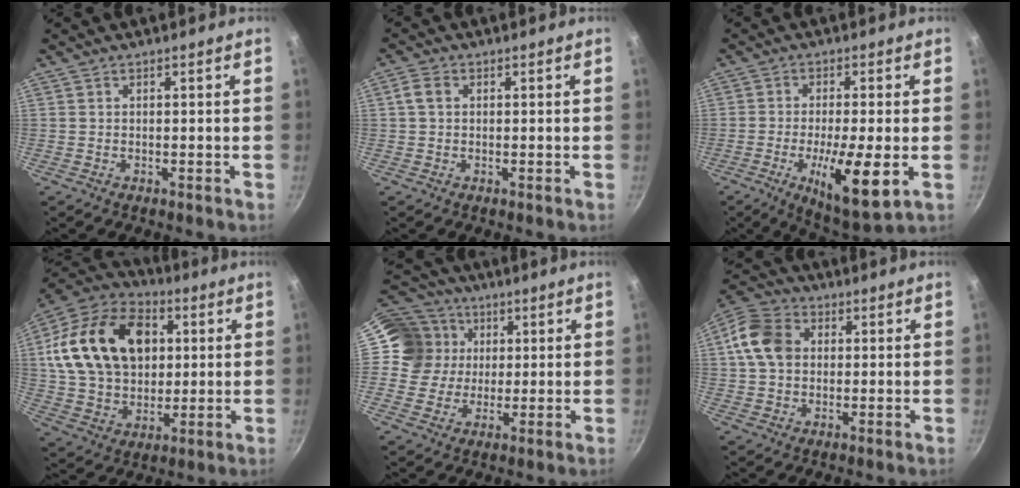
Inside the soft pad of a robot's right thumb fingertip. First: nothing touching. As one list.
[{"total": 2.6, "force": [0.5, 1.9, 1.7], "torque": [-0.033, 0.006, 0.006]}, {"total": 12.4, "force": [-3.3, 2.9, 11.6], "torque": [-0.194, -0.005, -0.051]}, {"total": 25.2, "force": [5.6, 17.8, 16.9], "torque": [-0.276, 0.009, 0.096]}, {"total": 12.1, "force": [2.2, 11.5, 3.2], "torque": [-0.037, 0.018, 0.026]}, {"total": 10.3, "force": [1.5, 8.1, 6.2], "torque": [-0.096, 0.013, 0.012]}]